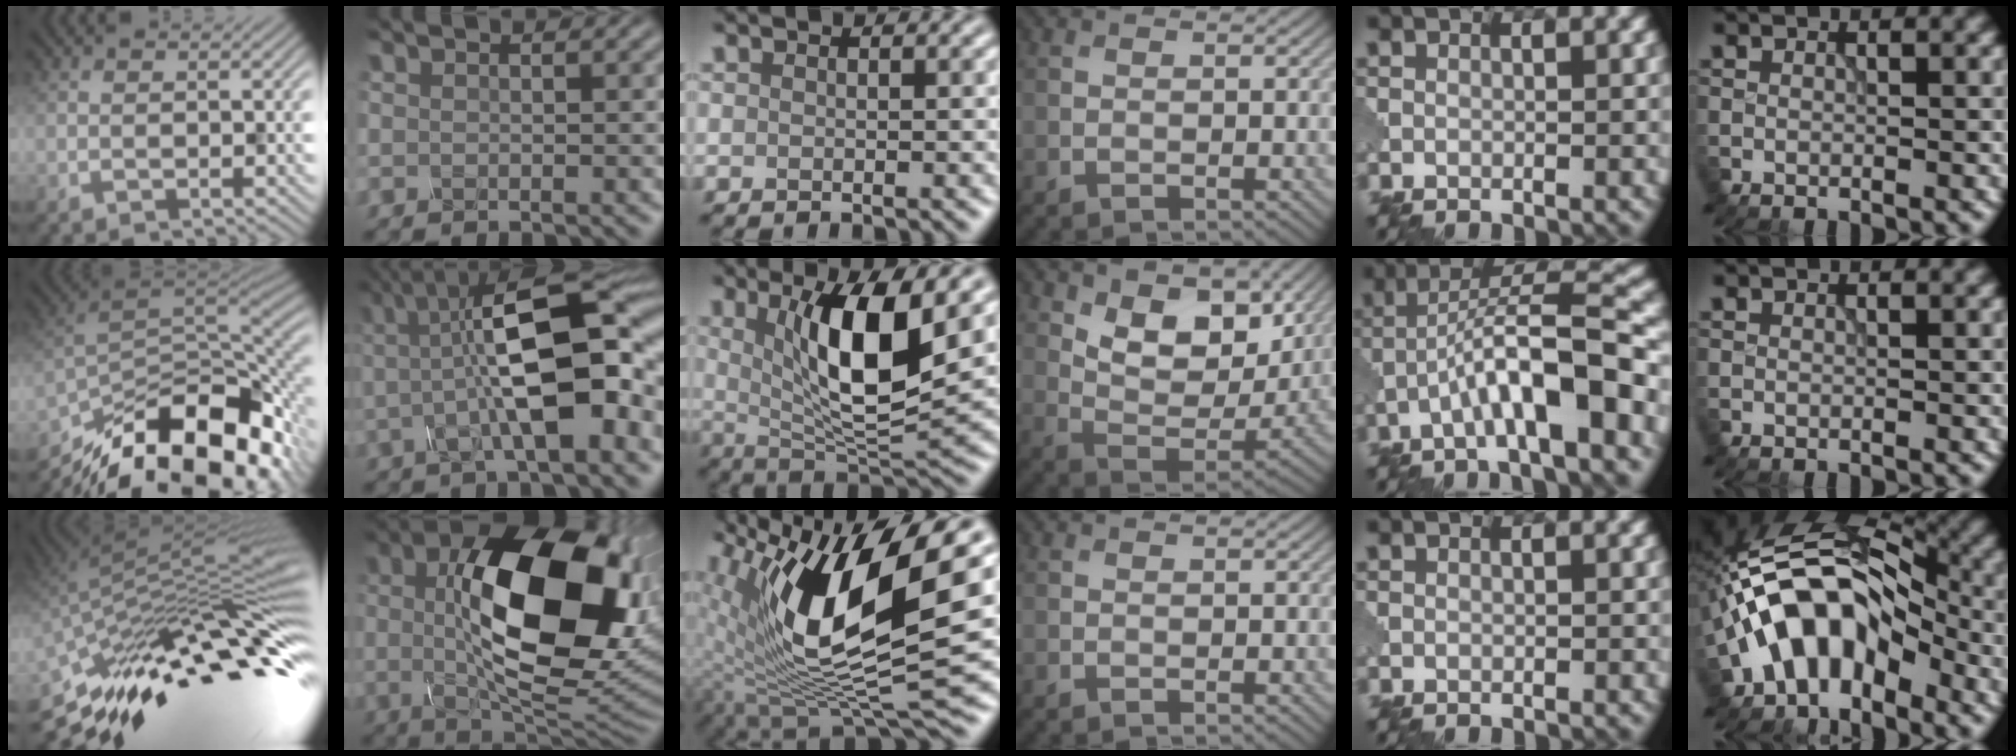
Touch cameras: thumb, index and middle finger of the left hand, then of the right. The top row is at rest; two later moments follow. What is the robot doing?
{"motion": "assemble", "object": "glue stick"}